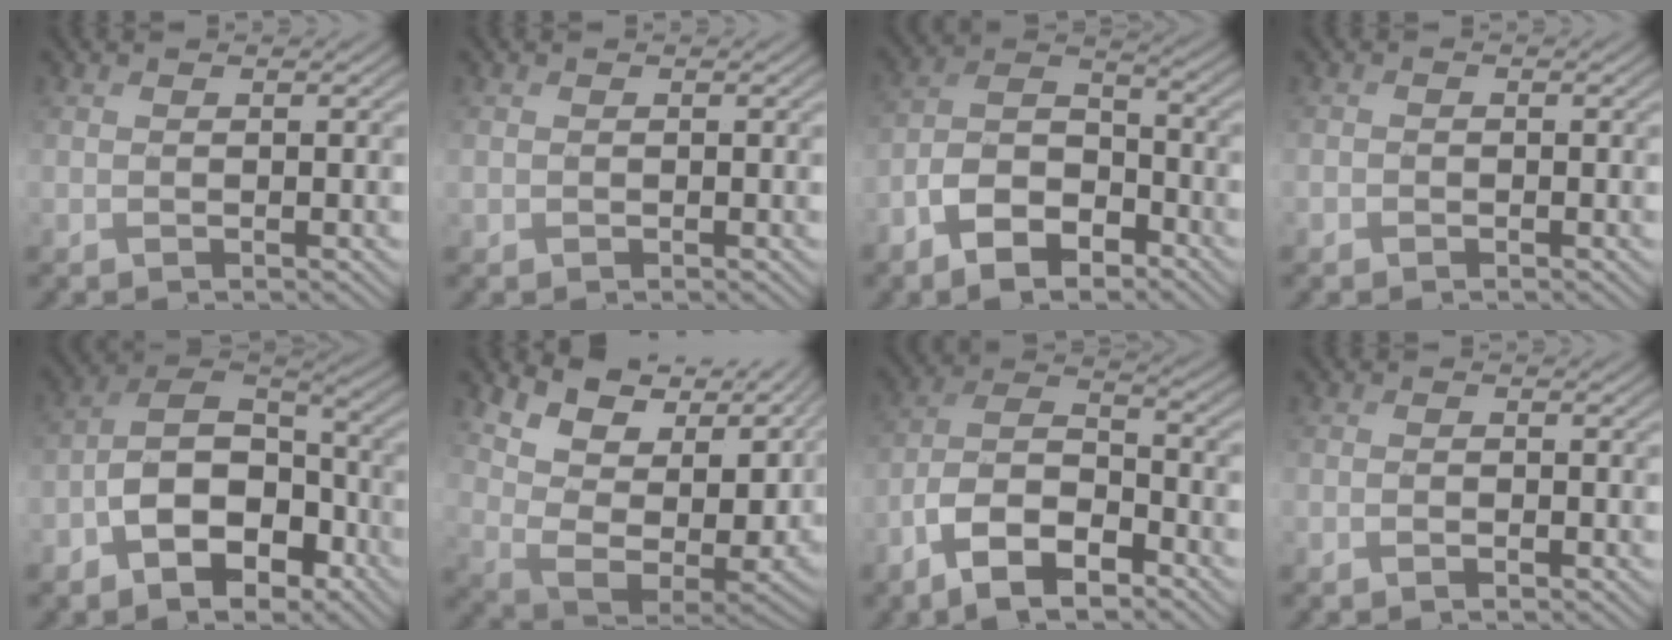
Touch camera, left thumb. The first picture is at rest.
{"total": 0.8, "force": [0.1, 0.8, 0.2], "torque": [-0.004, -0.001, 0.002]}
{"total": 9.0, "force": [-6.2, 4.4, 4.8], "torque": [-0.082, -0.001, -0.133]}
{"total": 1.2, "force": [-0.8, 0.9, 0.1], "torque": [0.002, -0.004, -0.019]}
{"total": 10.5, "force": [-5.5, 6.2, 6.4], "torque": [-0.110, -0.003, -0.119]}
{"total": 13.8, "force": [6.6, 5.4, 10.8], "torque": [-0.216, 0.001, 0.129]}
{"total": 10.6, "force": [-7.0, 4.2, 6.7], "torque": [-0.113, 0.001, -0.149]}
{"total": 1.1, "force": [-1.1, 0.1, 0.1], "torque": [0.008, 0.001, -0.025]}